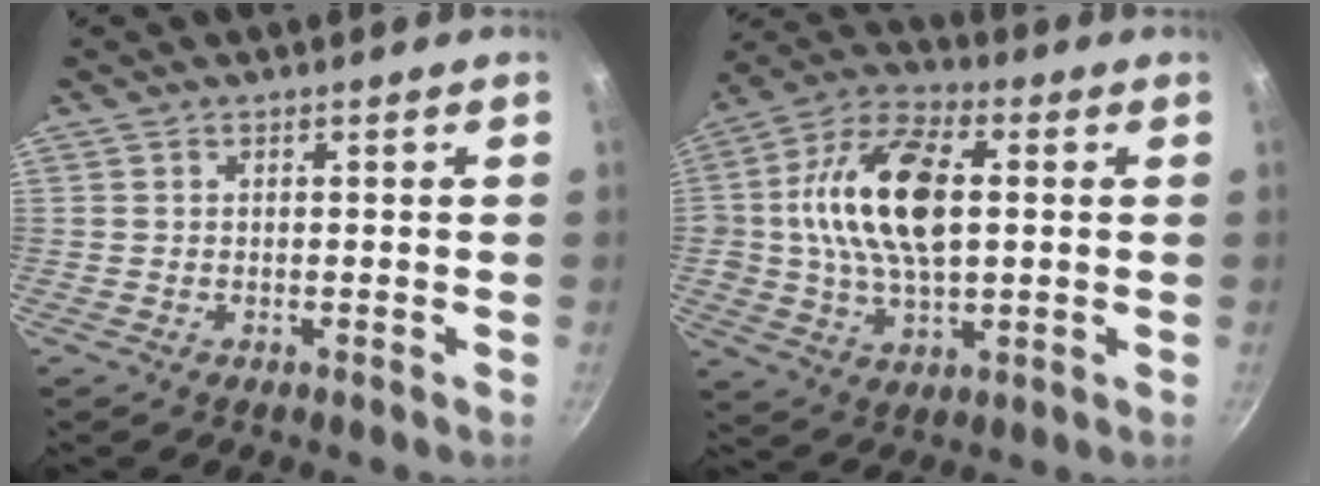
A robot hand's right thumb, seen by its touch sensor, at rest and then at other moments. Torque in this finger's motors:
{"motor_torque": [2.41, 2.60, 0.24, -0.09, 0.33]}